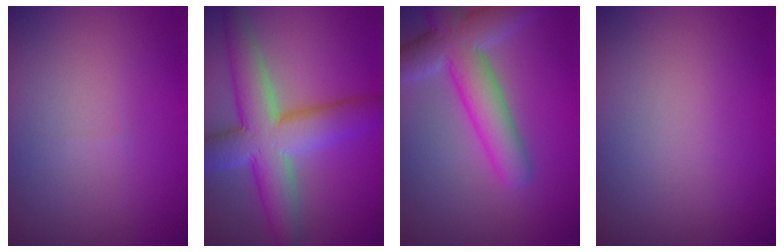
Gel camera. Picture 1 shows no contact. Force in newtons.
{"total": 9.2, "press": 9.1, "slide": 0.5}
{"total": 7.6, "press": 7.5, "slide": 0.7}
{"total": 0.0}